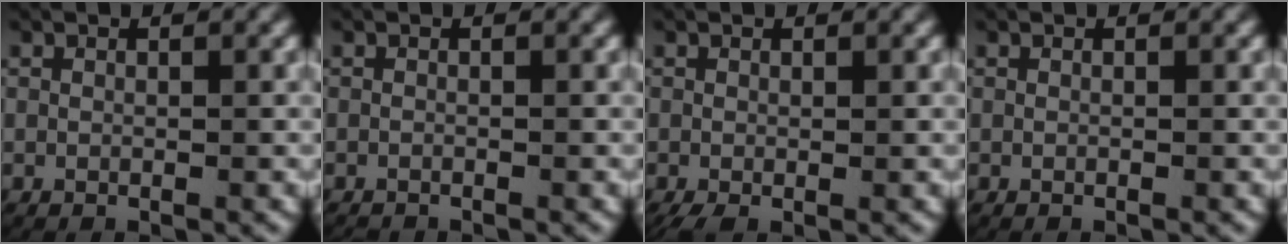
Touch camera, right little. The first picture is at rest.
{"total": 0.6, "force": [-0.6, -0.1, -0.1], "torque": [-0.005, -0.008, -0.008]}
{"total": 1.5, "force": [-1.0, 0.6, 1.0], "torque": [-0.016, -0.010, -0.013]}
{"total": 0.0}